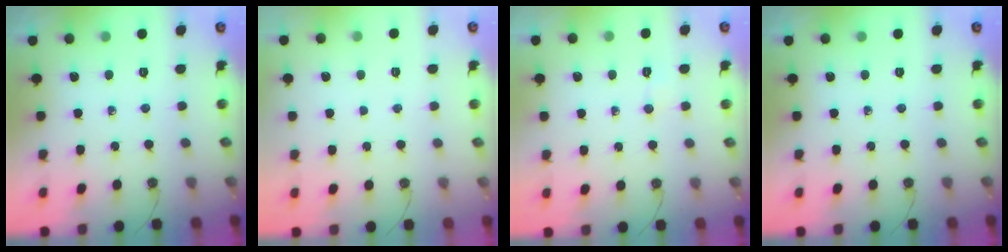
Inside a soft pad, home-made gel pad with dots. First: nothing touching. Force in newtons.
{"total": 1.0, "press": 1.0, "slide": 0.0}
{"total": 2.6, "press": 2.5, "slide": 0.5}
{"total": 0.0}